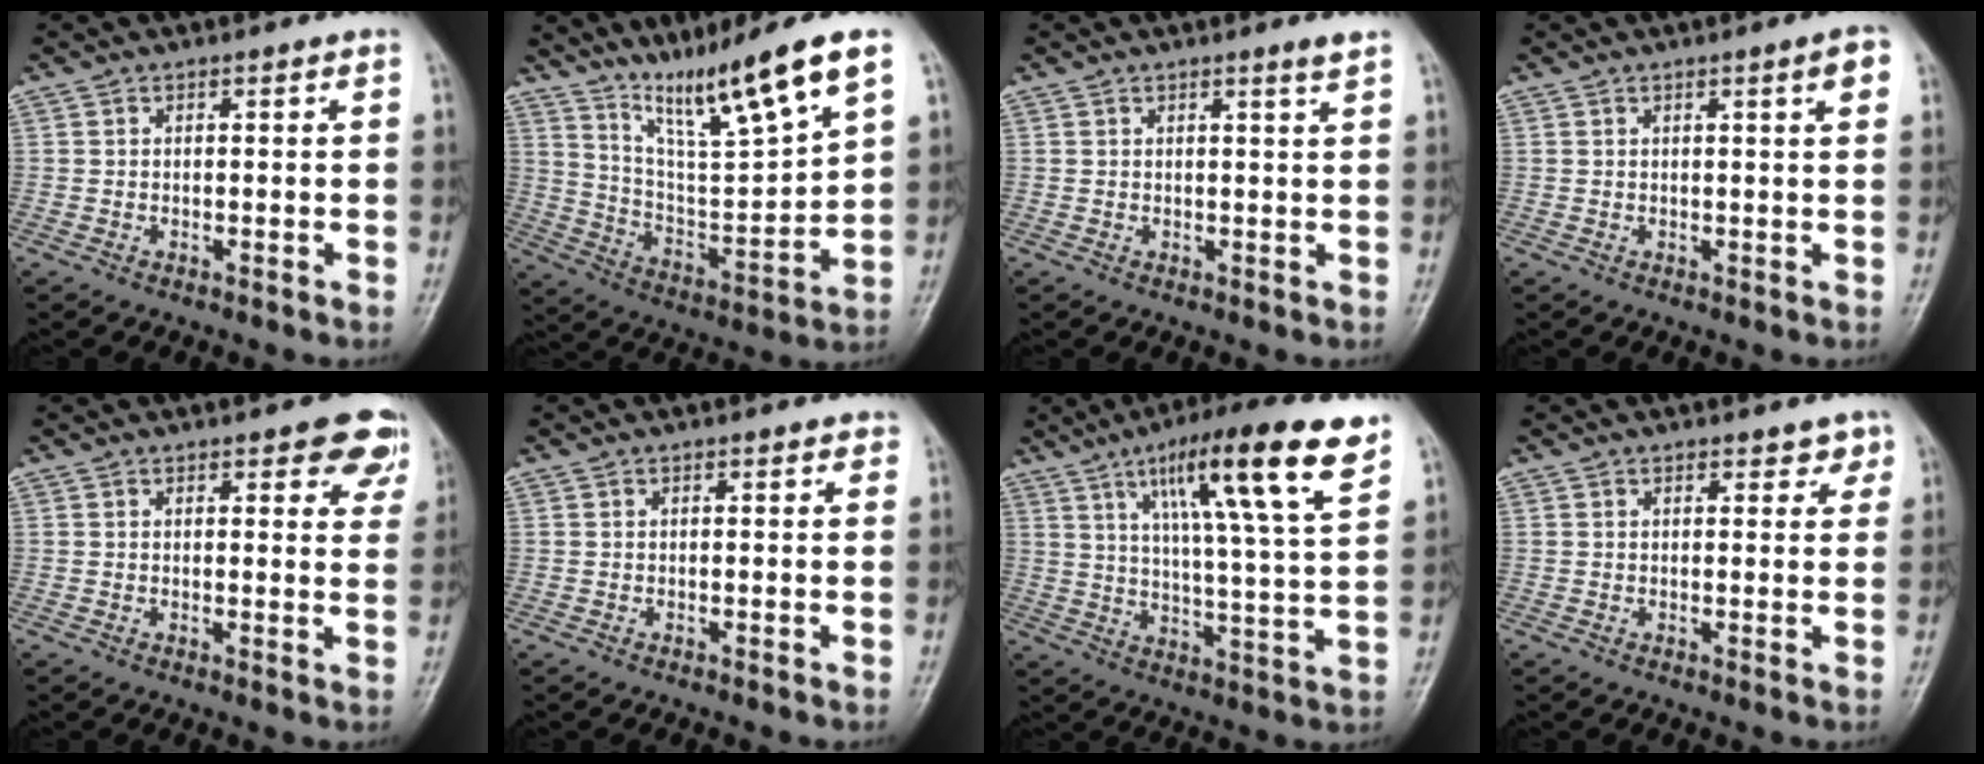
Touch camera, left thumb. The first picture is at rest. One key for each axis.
{"total": 16.8, "fx": 11.5, "fy": 0.9, "fz": 12.2, "tx": -0.198, "ty": -0.062, "tz": 0.210}
{"total": 1.7, "fx": 1.2, "fy": -0.4, "fz": 1.1, "tx": -0.018, "ty": -0.013, "tz": 0.019}
{"total": 2.9, "fx": 1.2, "fy": 0.2, "fz": 2.6, "tx": -0.033, "ty": -0.002, "tz": 0.016}
{"total": 7.0, "fx": 4.6, "fy": 2.9, "fz": 4.4, "tx": -0.014, "ty": -0.019, "tz": 0.045}
{"total": 1.0, "fx": 0.7, "fy": 0.5, "fz": 0.5, "tx": -0.004, "ty": -0.002, "tz": 0.004}
{"total": 18.4, "fx": 10.1, "fy": 2.2, "fz": 15.3, "tx": -0.232, "ty": -0.035, "tz": 0.158}
{"total": 2.8, "fx": 1.9, "fy": 1.5, "fz": 1.3, "tx": 0.007, "ty": -0.009, "tz": 0.022}